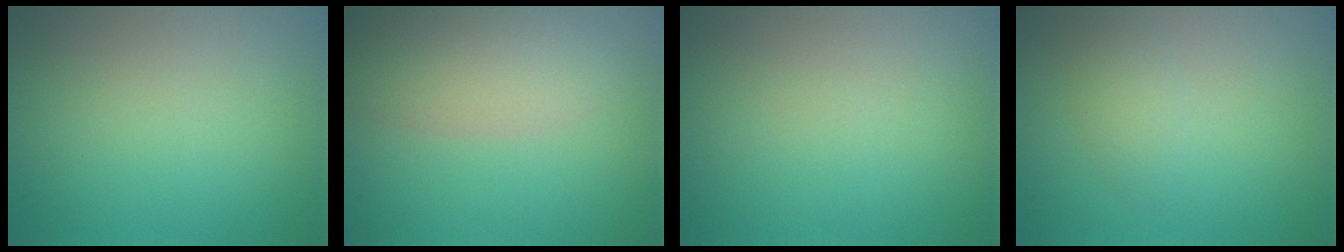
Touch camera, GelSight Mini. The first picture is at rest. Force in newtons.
{"total": 4.7, "press": 4.7, "slide": 0.2}
{"total": 0.0}
{"total": 1.8, "press": 1.8, "slide": 0.1}